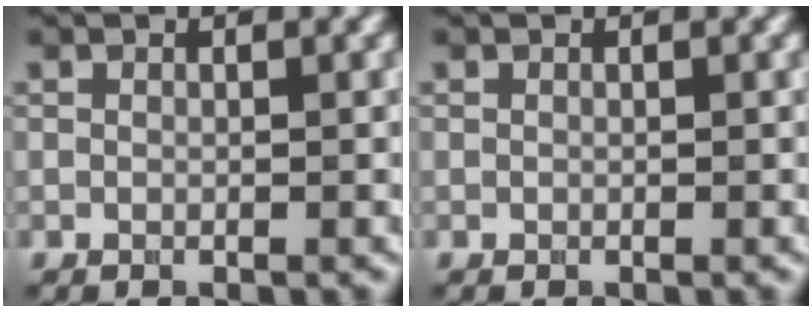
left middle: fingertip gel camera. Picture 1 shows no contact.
{"total": 0.0}